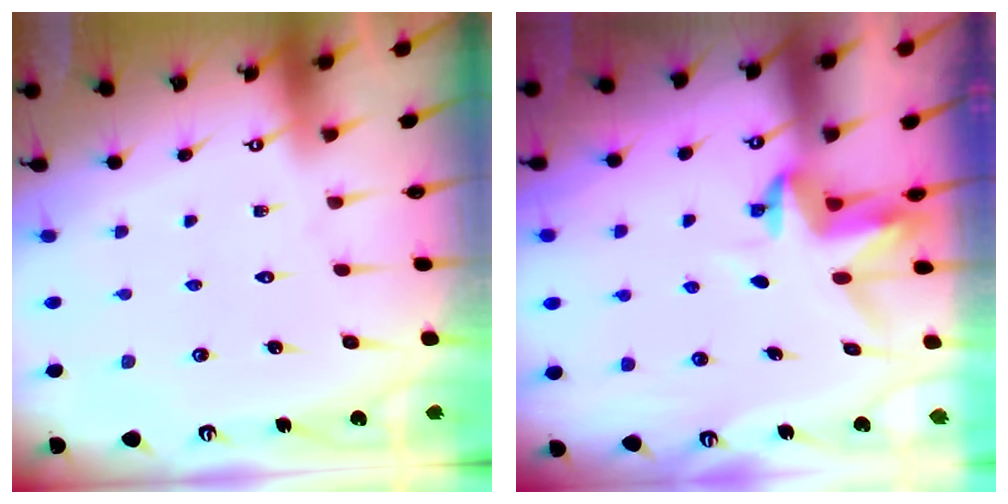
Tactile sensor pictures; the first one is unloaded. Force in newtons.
{"total": 3.8, "press": 3.8, "slide": 0.3}